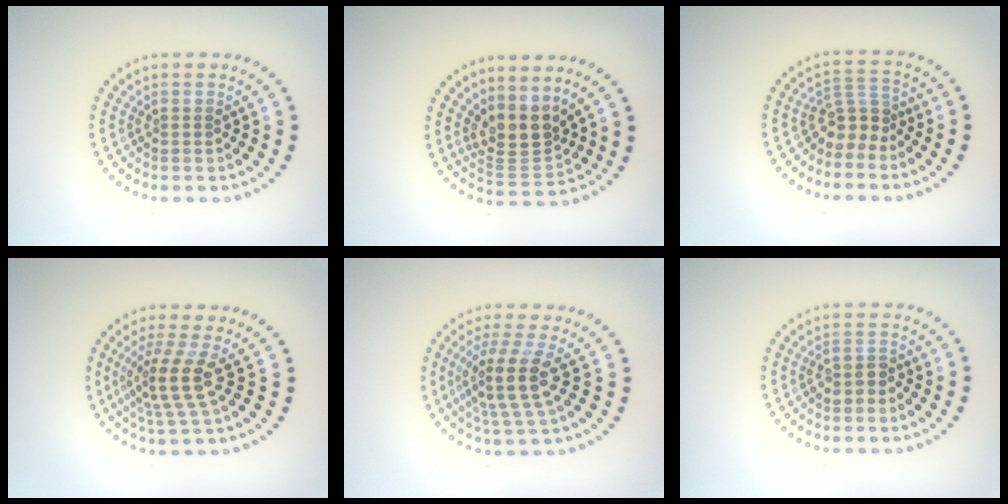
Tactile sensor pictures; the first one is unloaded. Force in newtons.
{"total": 3.5, "press": 2.5, "slide": 2.3}
{"total": 2.9, "press": 2.0, "slide": 2.1}
{"total": 3.6, "press": 2.7, "slide": 2.4}
{"total": 4.3, "press": 3.3, "slide": 2.8}
{"total": 1.7, "press": 1.5, "slide": 0.8}